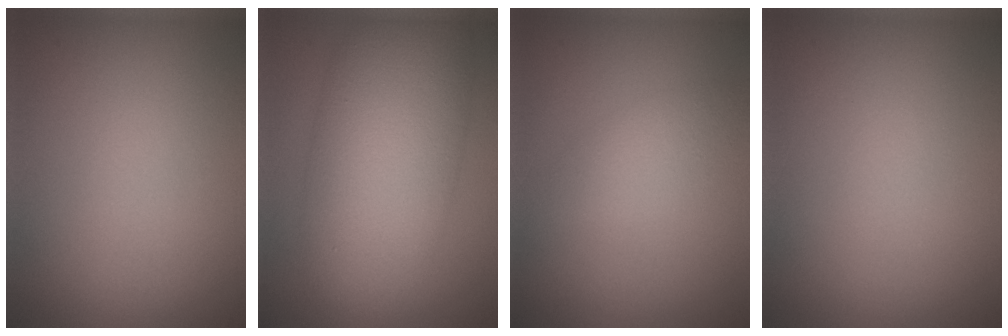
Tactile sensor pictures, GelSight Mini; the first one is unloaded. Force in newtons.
{"total": 10.1, "press": 10.1, "slide": 0.2}
{"total": 2.4, "press": 2.4, "slide": 0.1}
{"total": 0.0}